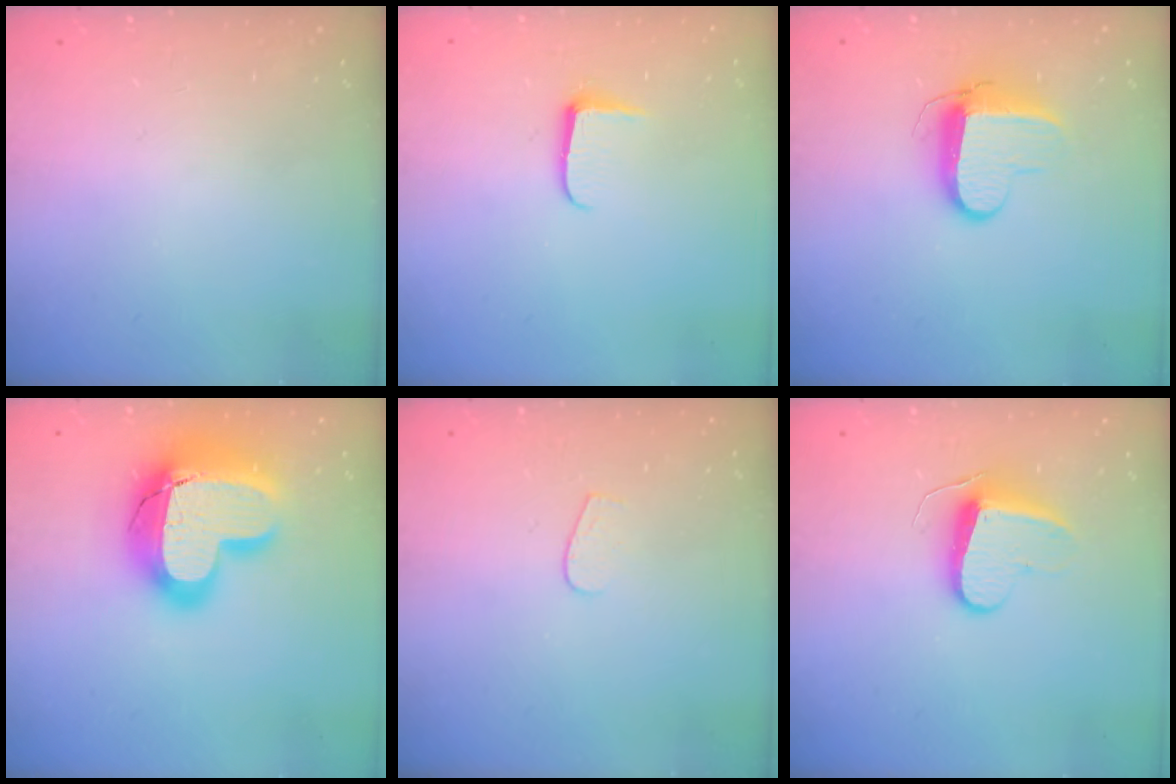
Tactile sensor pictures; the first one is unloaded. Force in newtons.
{"total": 6.2, "press": 6.1, "slide": 0.8}
{"total": 8.9, "press": 8.9, "slide": 0.9}
{"total": 23.0, "press": 22.9, "slide": 1.6}
{"total": 3.3, "press": 3.3, "slide": 0.2}
{"total": 9.0, "press": 9.0, "slide": 0.3}